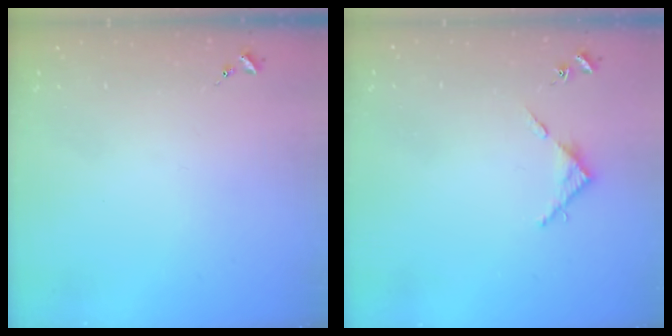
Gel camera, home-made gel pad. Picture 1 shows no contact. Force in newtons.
{"total": 4.7, "press": 4.7, "slide": 0.2}